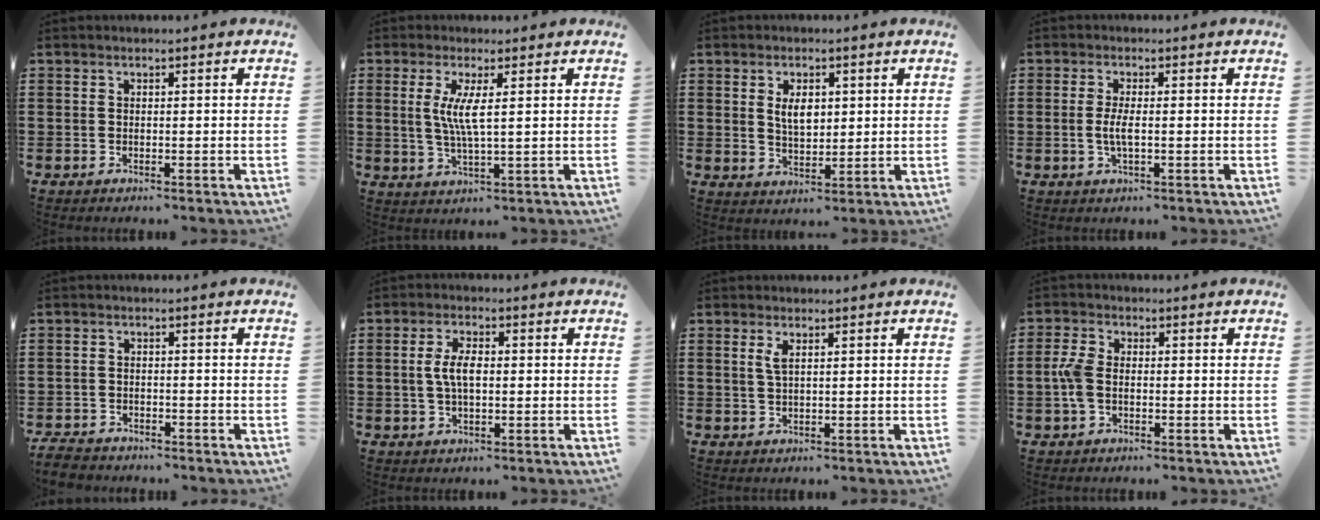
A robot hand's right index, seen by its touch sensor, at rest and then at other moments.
{"total": 4.9, "force": [0.9, 0.5, 4.8], "torque": [-0.102, -0.008, 0.010]}
{"total": 4.0, "force": [1.0, 2.2, 3.2], "torque": [-0.052, 0.001, 0.013]}
{"total": 2.9, "force": [-0.4, 0.7, 2.8], "torque": [-0.065, -0.006, -0.012]}
{"total": 2.6, "force": [-2.5, 0.5, 0.4], "torque": [-0.019, -0.004, -0.054]}
{"total": 4.5, "force": [0.1, 1.9, 4.1], "torque": [-0.096, 0.000, -0.006]}
{"total": 1.8, "force": [0.8, 0.5, 1.6], "torque": [-0.034, 0.002, 0.012]}
{"total": 4.3, "force": [-0.6, 2.6, 3.4], "torque": [-0.094, -0.005, -0.019]}